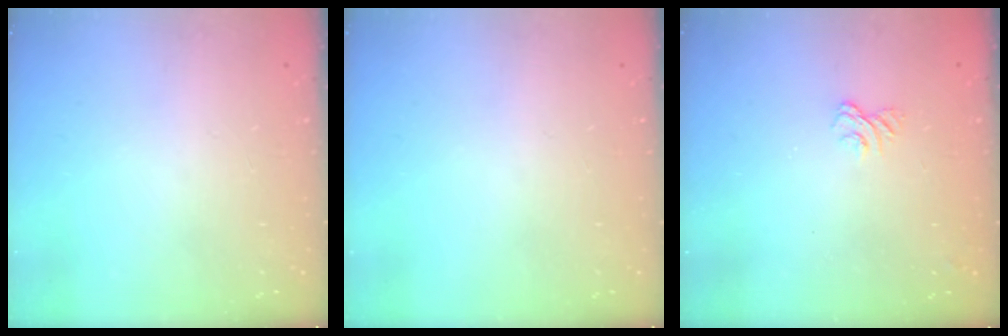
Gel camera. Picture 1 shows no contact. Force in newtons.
{"total": 0.0}
{"total": 2.3, "press": 1.9, "slide": 1.3}